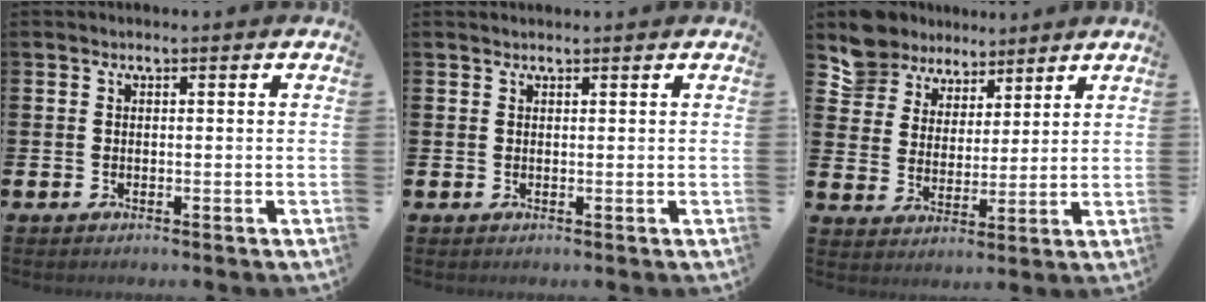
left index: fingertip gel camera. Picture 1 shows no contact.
{"total": 0.6, "force": [0.6, 0.1, 0.1], "torque": [0.011, -0.004, 0.009]}
{"total": 7.5, "force": [6.7, 3.2, -0.5], "torque": [-0.029, -0.040, 0.126]}